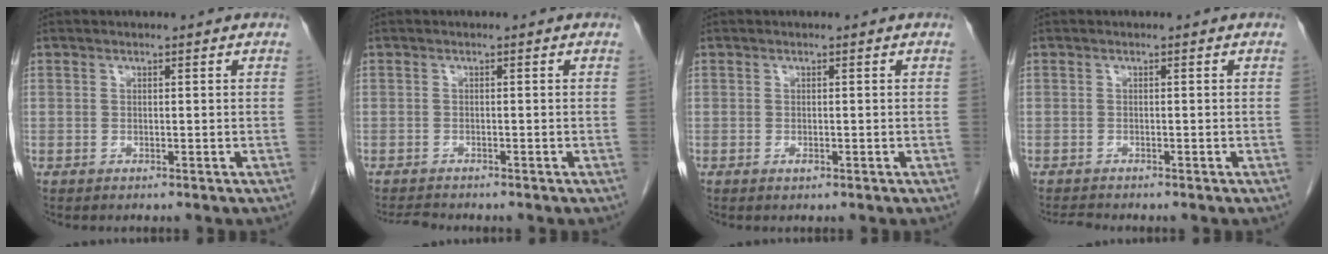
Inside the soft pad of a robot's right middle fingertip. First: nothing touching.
{"total": 1.9, "force": [-1.8, 0.1, 0.3], "torque": [-0.014, -0.012, -0.029]}
{"total": 1.0, "force": [-0.5, 0.2, 0.8], "torque": [-0.016, -0.001, -0.008]}
{"total": 1.3, "force": [-1.3, -0.2, 0.2], "torque": [-0.012, -0.010, -0.020]}